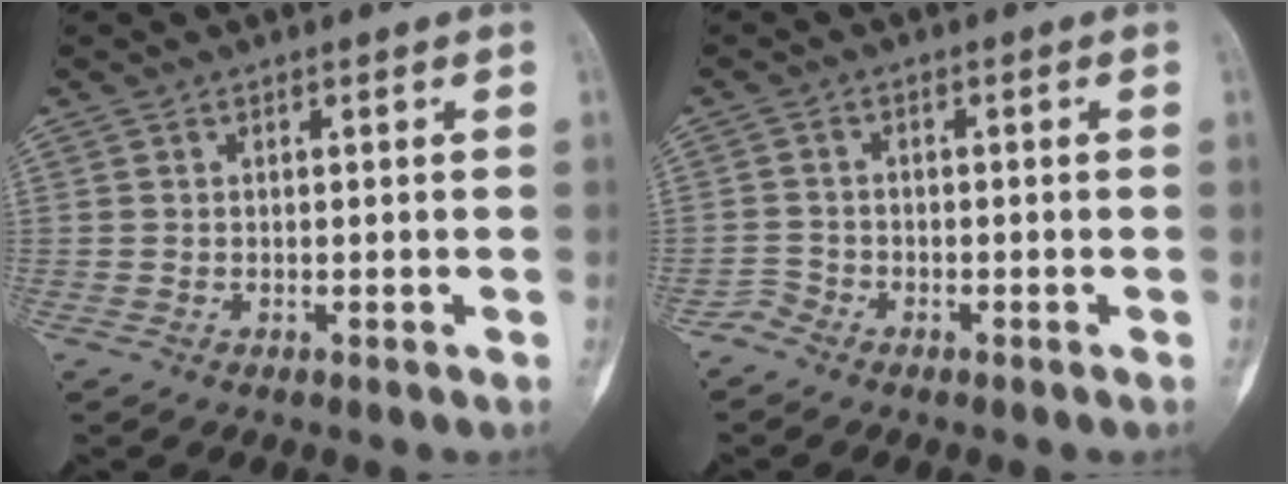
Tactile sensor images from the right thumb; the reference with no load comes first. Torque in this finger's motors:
{"motor_torque": [0.47, -0.21, 0.24, -0.70, 0.01]}